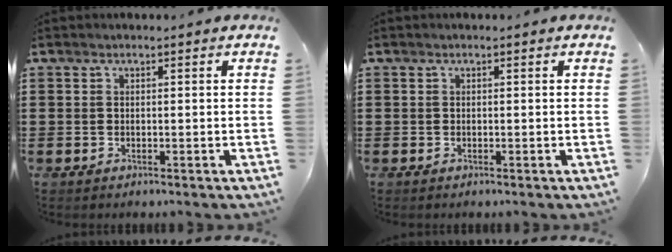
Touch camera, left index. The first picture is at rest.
{"total": 0.0}